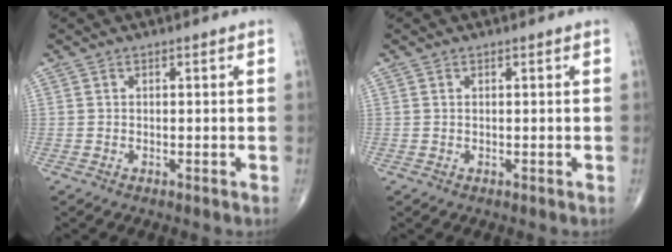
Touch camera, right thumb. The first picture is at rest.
{"total": 0.0}